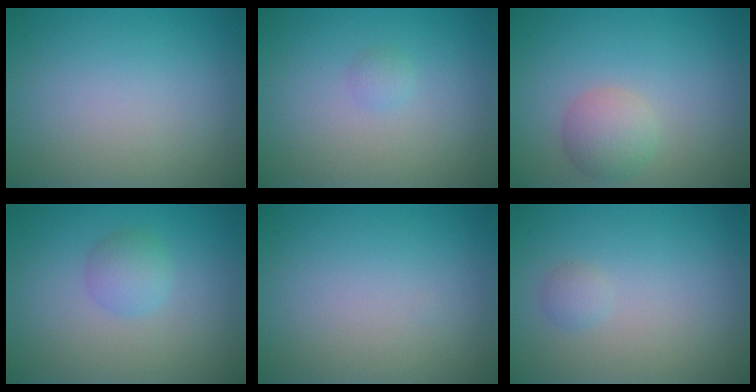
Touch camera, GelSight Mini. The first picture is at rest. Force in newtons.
{"total": 0.7, "press": 0.7, "slide": 0.1}
{"total": 2.7, "press": 2.7, "slide": 0.1}
{"total": 1.9, "press": 1.9, "slide": 0.1}
{"total": 0.0}
{"total": 0.8, "press": 0.8, "slide": 0.1}